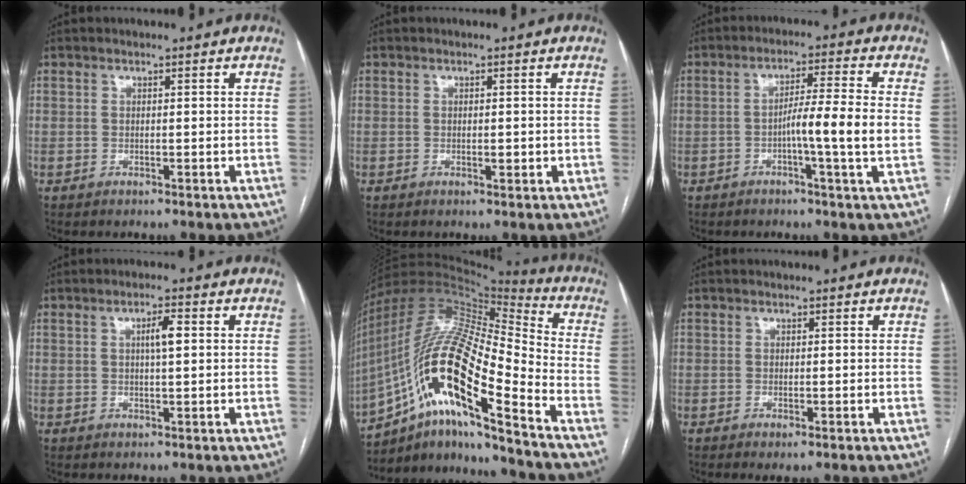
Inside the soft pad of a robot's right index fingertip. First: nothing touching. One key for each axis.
{"total": 1.2, "fx": -0.2, "fy": 0.4, "fz": 1.2, "tx": -0.018, "ty": -0.001, "tz": -0.002}
{"total": 7.8, "fx": -1.3, "fy": -0.9, "fz": 7.6, "tx": -0.124, "ty": 0.003, "tz": -0.024}
{"total": 3.0, "fx": 0.6, "fy": 0.5, "fz": 2.9, "tx": -0.051, "ty": 0.005, "tz": 0.010}
{"total": 21.7, "fx": -10.9, "fy": 3.8, "fz": 18.4, "tx": -0.380, "ty": 0.006, "tz": -0.193}
{"total": 1.2, "fx": -0.6, "fy": 0.2, "fz": 1.1, "tx": -0.016, "ty": -0.004, "tz": -0.007}